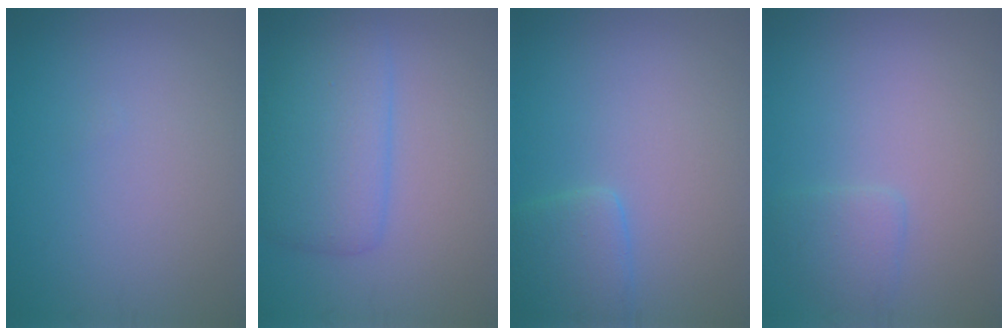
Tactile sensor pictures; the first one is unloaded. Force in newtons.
{"total": 4.8, "press": 4.8, "slide": 0.2}
{"total": 2.5, "press": 2.5, "slide": 0.2}
{"total": 1.6, "press": 1.6, "slide": 0.1}